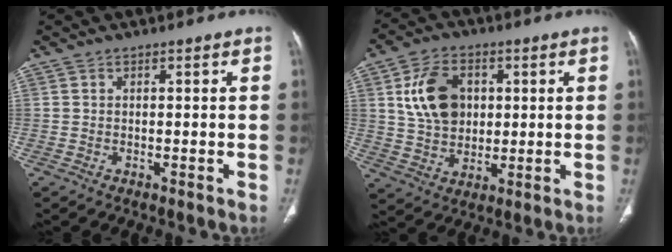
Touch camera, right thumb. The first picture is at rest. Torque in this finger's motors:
{"motor_torque": [-0.05, -0.10, 0.75, -0.15, 0.11]}